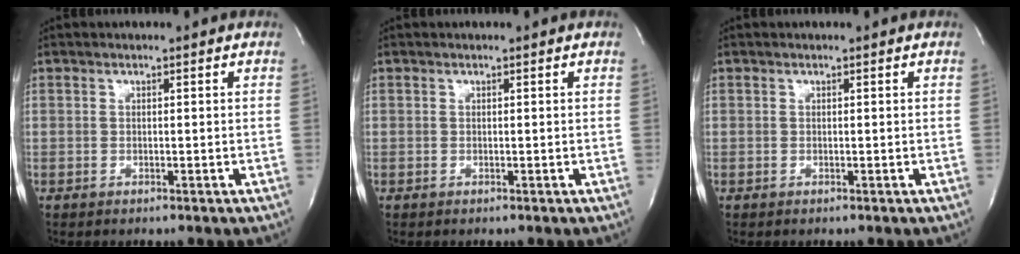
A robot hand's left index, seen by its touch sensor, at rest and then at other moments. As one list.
[{"total": 0.0}, {"total": 0.0}]